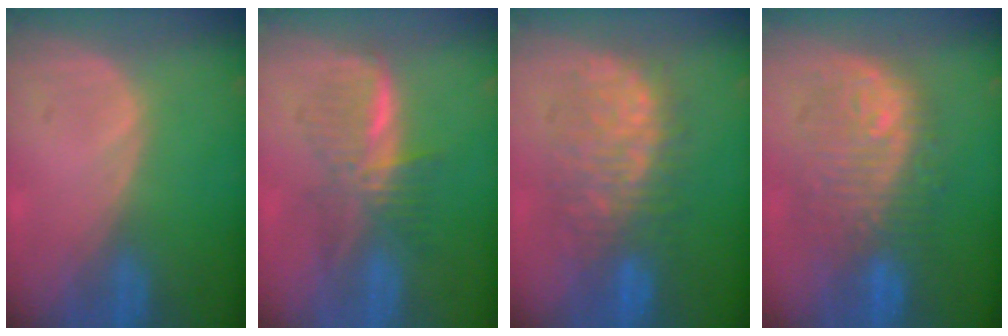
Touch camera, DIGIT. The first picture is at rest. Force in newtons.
{"total": 5.9, "press": 5.8, "slide": 1.1}
{"total": 9.1, "press": 9.1, "slide": 0.6}
{"total": 10.1, "press": 9.9, "slide": 1.9}